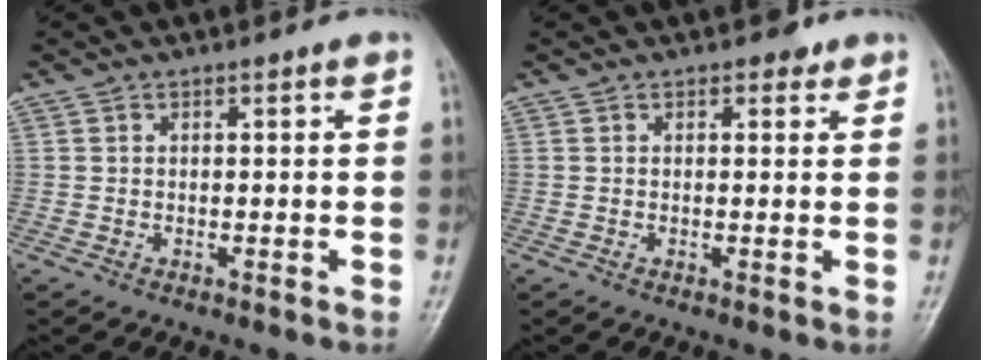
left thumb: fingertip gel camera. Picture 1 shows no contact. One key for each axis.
{"total": 1.5, "fx": 0.9, "fy": 1.0, "fz": 0.6, "tx": 0.003, "ty": -0.003, "tz": 0.008}